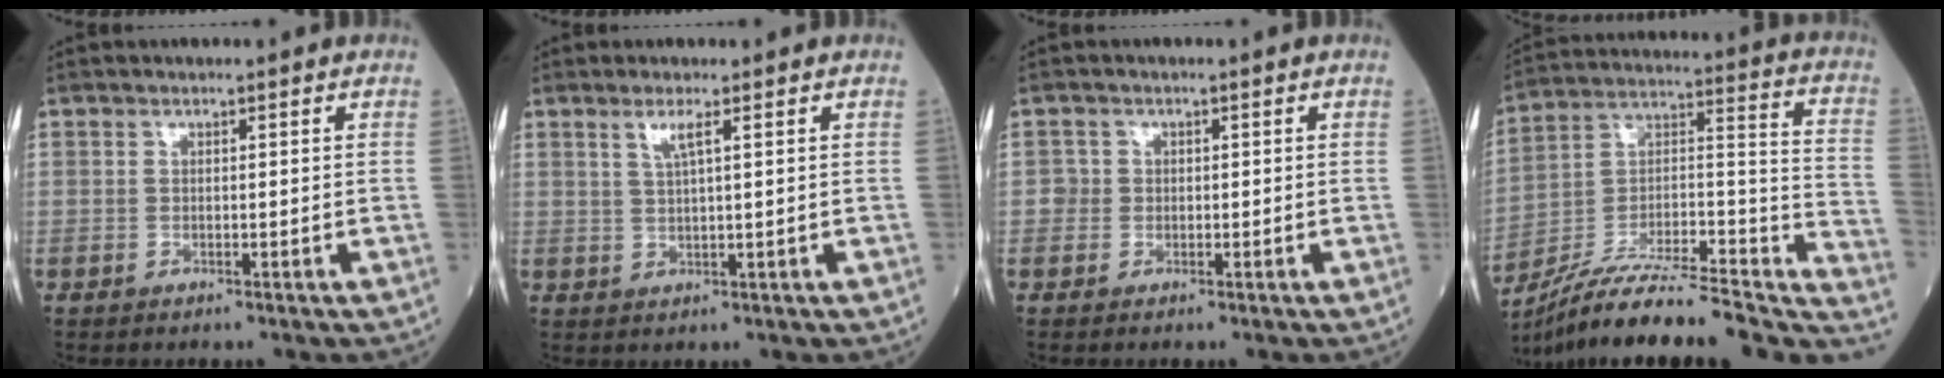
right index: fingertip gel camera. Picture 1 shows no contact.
{"total": 2.4, "force": [1.3, -0.2, 2.1], "torque": [-0.047, -0.001, 0.026]}
{"total": 1.3, "force": [-0.2, 1.3, 0.0], "torque": [0.010, 0.007, -0.008]}
{"total": 27.7, "force": [-23.8, 4.3, 13.6], "torque": [-0.156, 0.016, -0.363]}